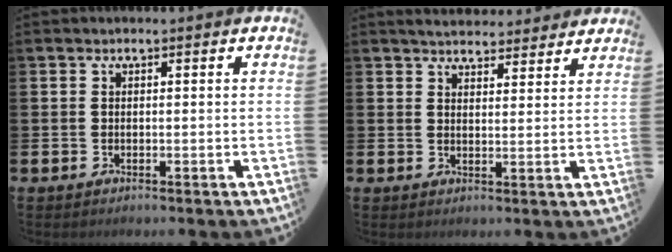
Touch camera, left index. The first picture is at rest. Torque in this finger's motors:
{"motor_torque": [0.65, -0.64, 0.07, 0.00]}